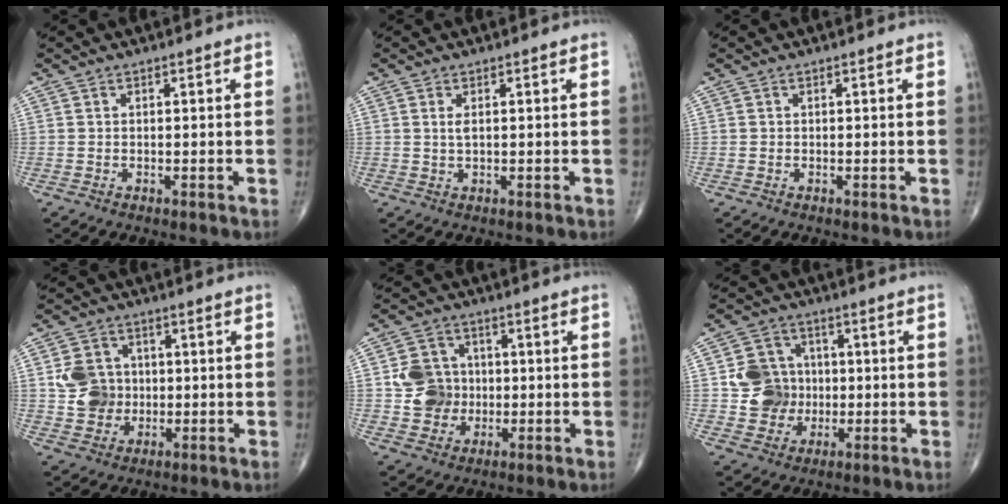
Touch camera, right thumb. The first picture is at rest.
{"total": 1.6, "force": [0.5, 0.7, 1.4], "torque": [-0.029, -0.002, 0.013]}
{"total": 0.0}
{"total": 8.0, "force": [0.4, 7.2, 3.3], "torque": [-0.032, 0.002, 0.007]}
{"total": 8.5, "force": [-0.1, 7.9, 3.2], "torque": [-0.023, 0.008, -0.003]}
{"total": 9.3, "force": [-0.1, 8.7, 3.3], "torque": [-0.018, 0.010, 0.000]}